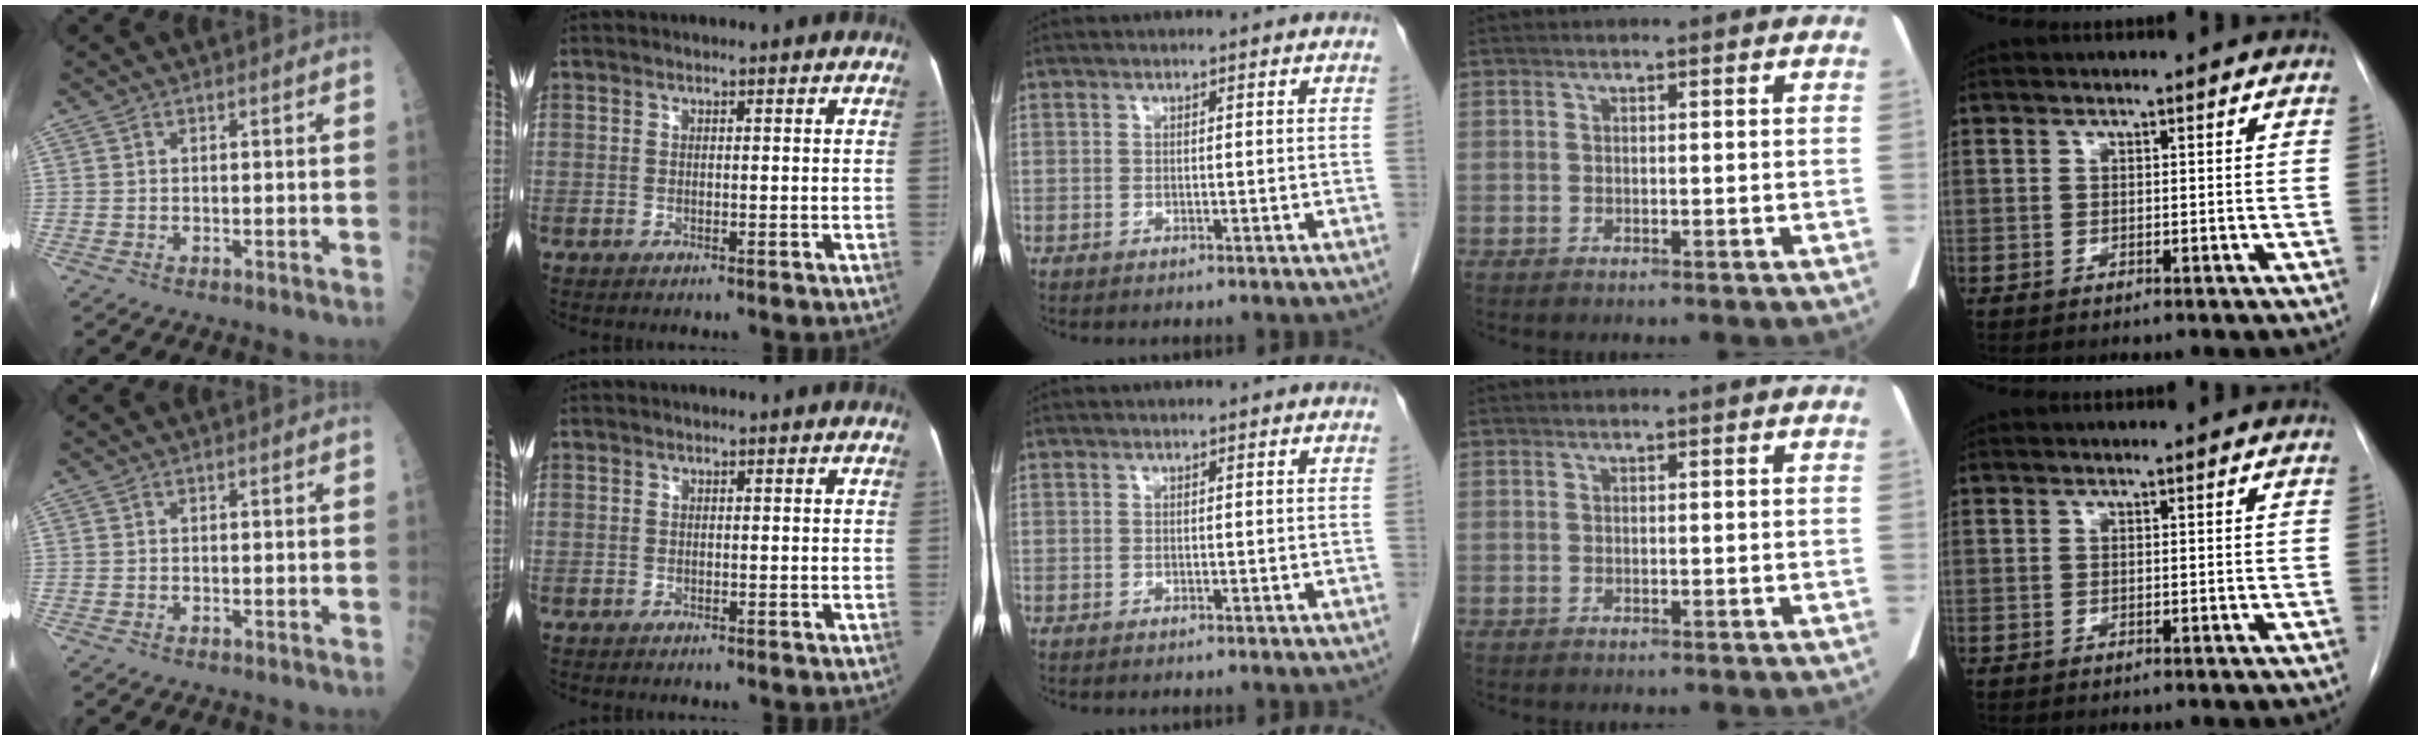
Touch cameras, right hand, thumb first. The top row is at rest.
{"index": {"total": 0.7, "force": [-0.1, 0.7, -0.1], "torque": [0.007, 0.006, -0.004]}}